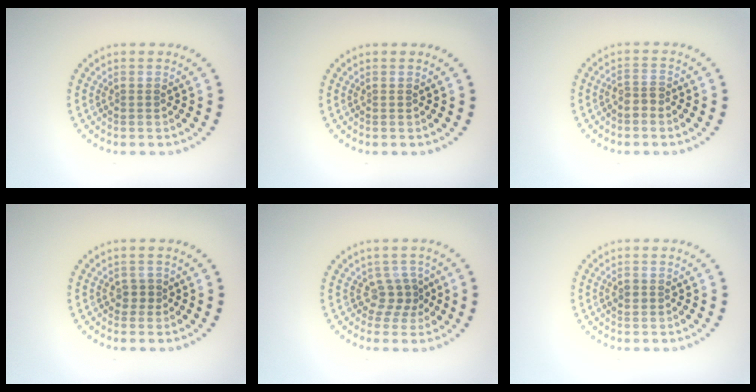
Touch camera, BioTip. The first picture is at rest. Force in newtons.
{"total": 0.0}
{"total": 1.7, "press": 1.4, "slide": 1.0}
{"total": 1.1, "press": 0.9, "slide": 0.6}
{"total": 2.2, "press": 1.5, "slide": 1.6}
{"total": 1.1, "press": 1.1, "slide": 0.2}